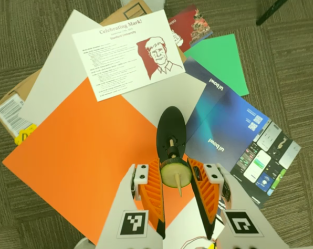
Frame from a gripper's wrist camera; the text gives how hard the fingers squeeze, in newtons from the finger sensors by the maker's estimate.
{"total": 8.0, "left": 8.0, "right": 7.9}